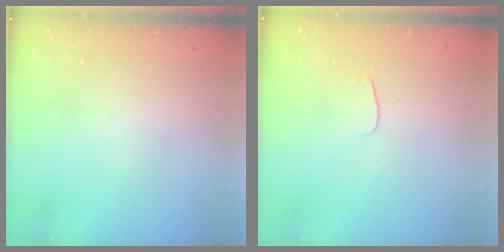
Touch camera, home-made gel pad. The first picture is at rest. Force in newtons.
{"total": 4.0, "press": 4.0, "slide": 0.4}